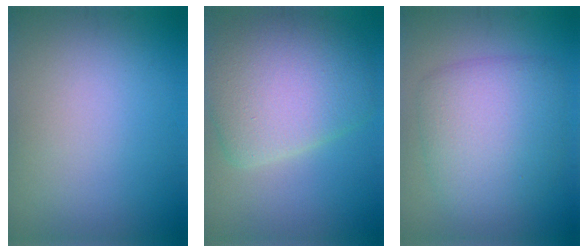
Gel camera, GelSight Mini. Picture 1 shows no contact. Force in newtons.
{"total": 7.7, "press": 7.7, "slide": 0.8}
{"total": 6.4, "press": 6.3, "slide": 0.4}